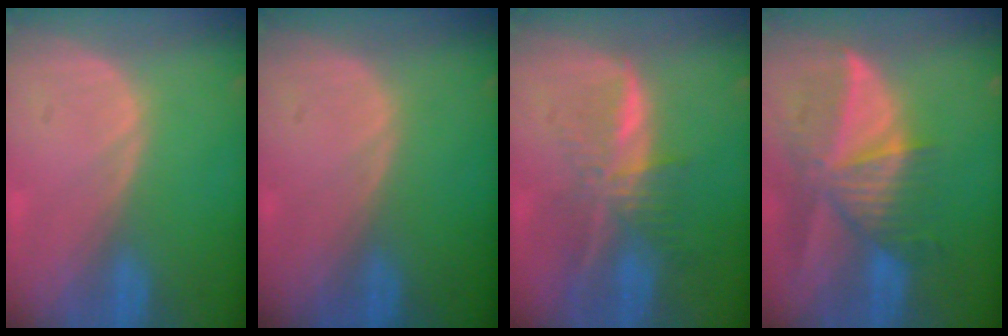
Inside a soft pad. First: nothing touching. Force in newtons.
{"total": 0.0}
{"total": 7.7, "press": 6.5, "slide": 4.1}
{"total": 9.6, "press": 8.4, "slide": 4.5}